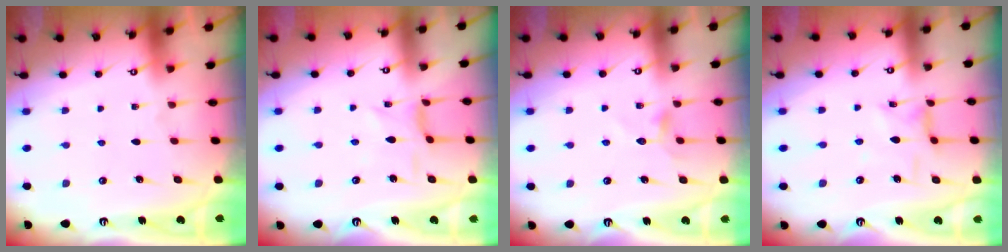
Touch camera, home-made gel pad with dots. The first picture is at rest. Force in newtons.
{"total": 1.2, "press": 1.2, "slide": 0.2}
{"total": 4.8, "press": 4.8, "slide": 0.6}
{"total": 2.8, "press": 2.8, "slide": 0.2}